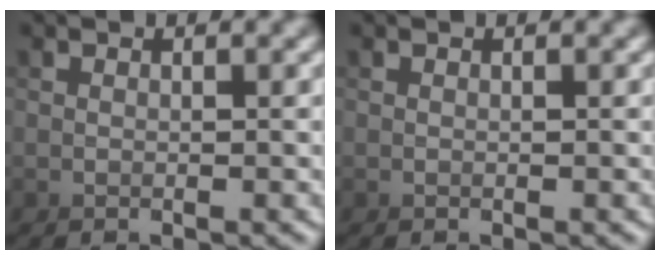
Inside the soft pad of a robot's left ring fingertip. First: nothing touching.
{"total": 0.0}